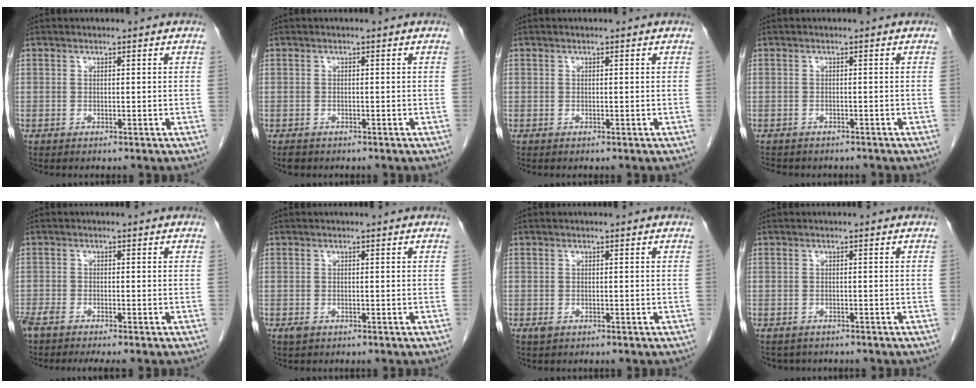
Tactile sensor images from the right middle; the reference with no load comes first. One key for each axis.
{"total": 1.3, "fx": -1.0, "fy": 0.7, "fz": 0.4, "tx": -0.016, "ty": -0.002, "tz": -0.014}
{"total": 0.0}
{"total": 6.2, "fx": -5.3, "fy": 2.5, "fz": 2.0, "tx": -0.034, "ty": -0.002, "tz": -0.065}
{"total": 5.5, "fx": -4.5, "fy": 0.7, "fz": 3.0, "tx": -0.049, "ty": -0.010, "tz": -0.077}
{"total": 1.1, "fx": -0.5, "fy": 0.7, "fz": 0.6, "tx": -0.015, "ty": 0.000, "tz": -0.002}
{"total": 0.9, "fx": -0.3, "fy": 0.6, "fz": 0.6, "tx": -0.012, "ty": -0.001, "tz": 0.000}
{"total": 2.9, "fx": -2.4, "fy": 1.5, "fz": 0.3, "tx": -0.009, "ty": 0.000, "tz": -0.032}